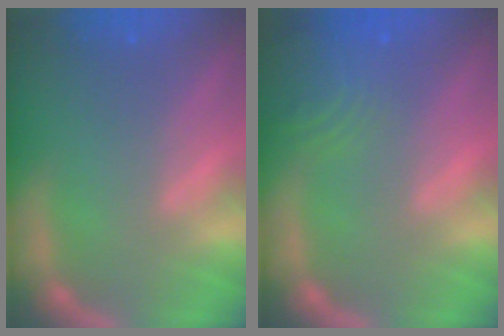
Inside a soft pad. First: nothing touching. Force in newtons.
{"total": 5.6}